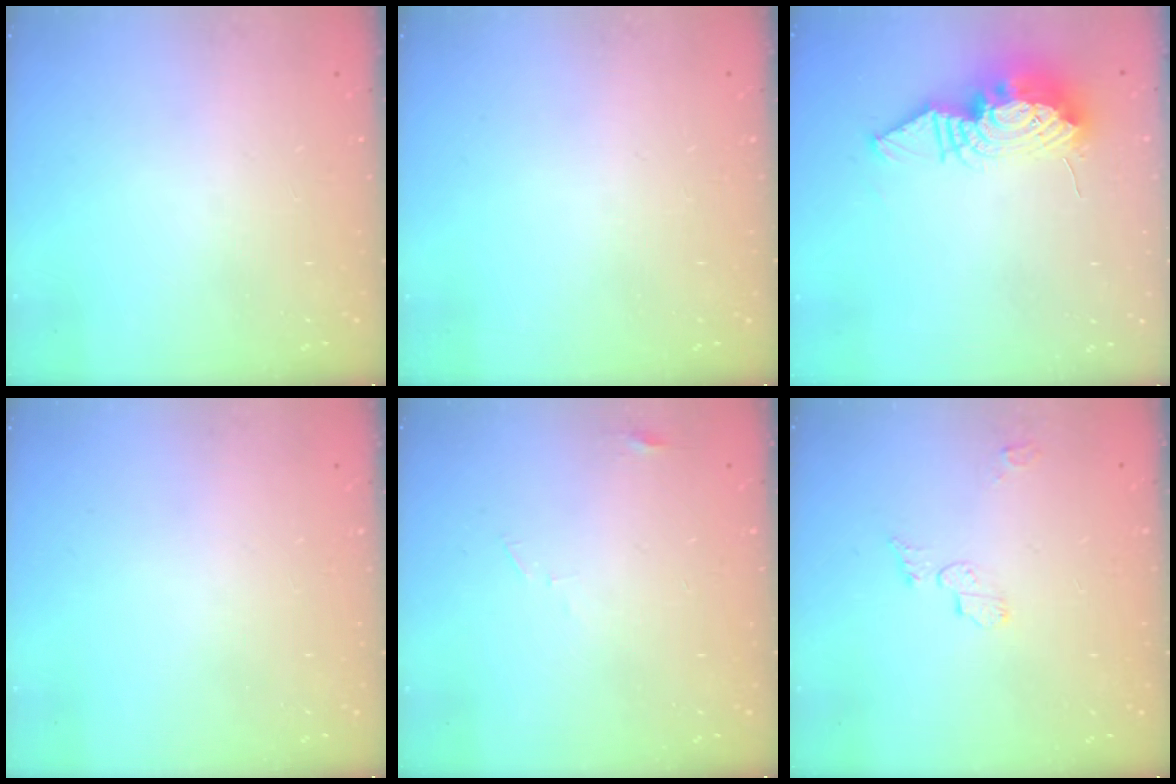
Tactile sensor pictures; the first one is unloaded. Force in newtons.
{"total": 0.0}
{"total": 12.6, "press": 12.6, "slide": 1.1}
{"total": 0.0}
{"total": 2.9, "press": 2.9, "slide": 0.2}
{"total": 4.8, "press": 4.8, "slide": 0.5}